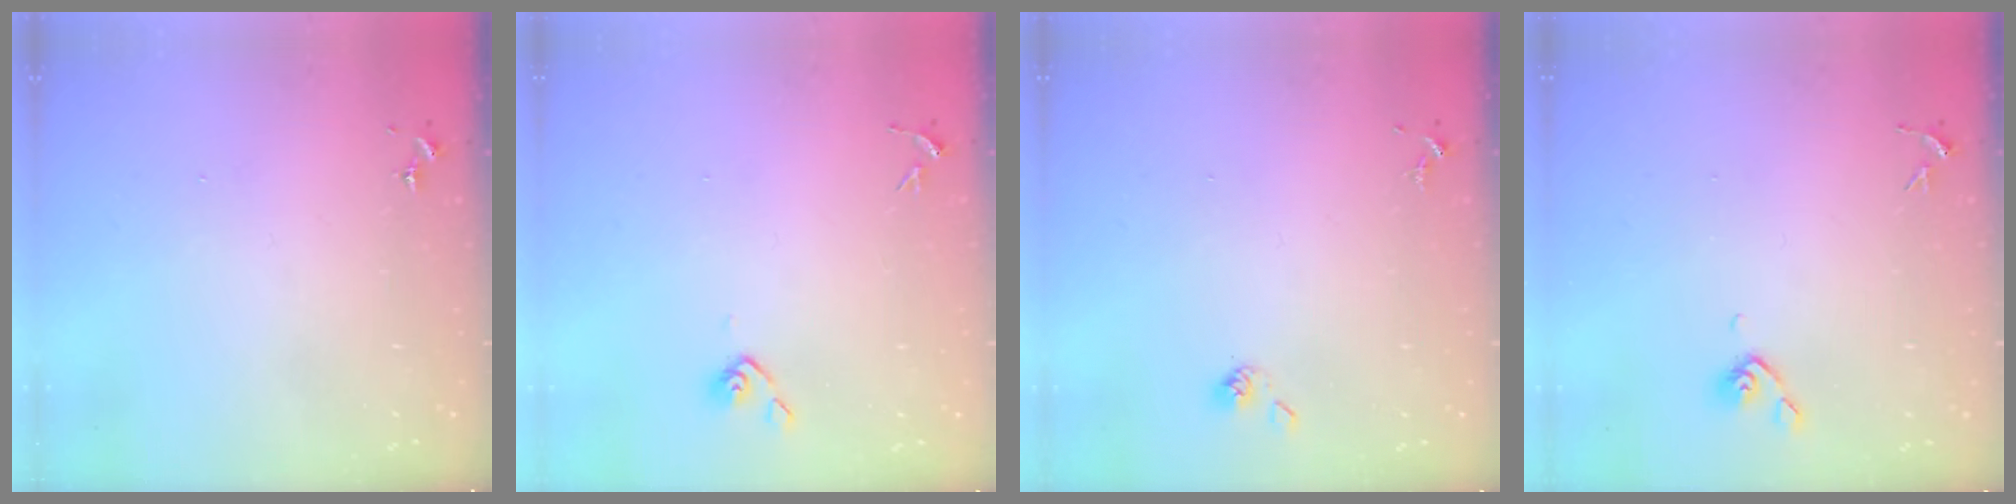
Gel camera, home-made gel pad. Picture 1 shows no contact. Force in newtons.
{"total": 4.2, "press": 4.1, "slide": 1.1}
{"total": 3.8, "press": 3.7, "slide": 0.8}
{"total": 5.1, "press": 4.9, "slide": 1.2}